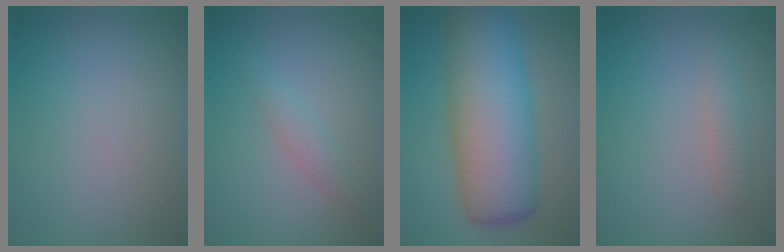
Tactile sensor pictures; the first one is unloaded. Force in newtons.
{"total": 1.6, "press": 1.6, "slide": 0.2}
{"total": 11.5, "press": 11.5, "slide": 0.3}
{"total": 1.4, "press": 1.4, "slide": 0.0}